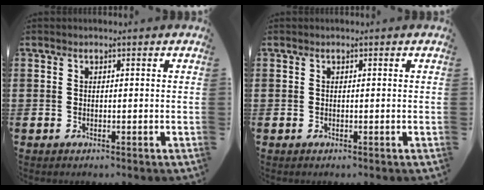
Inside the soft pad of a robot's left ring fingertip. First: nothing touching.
{"total": 0.0}